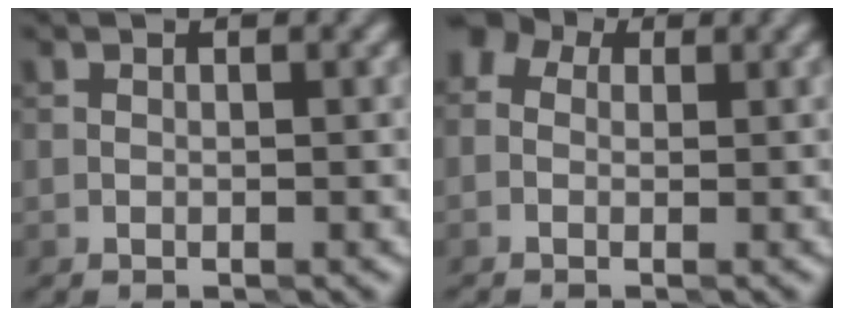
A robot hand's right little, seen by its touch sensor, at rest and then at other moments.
{"total": 2.9, "force": [0.4, 2.5, 1.4], "torque": [-0.015, 0.023, -0.021]}